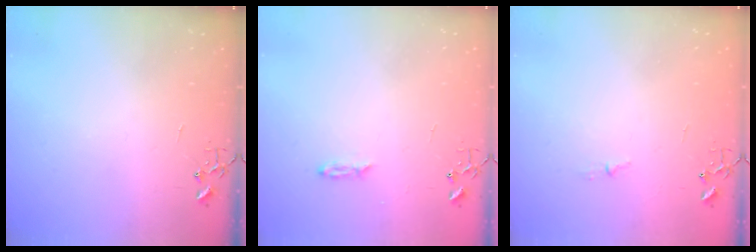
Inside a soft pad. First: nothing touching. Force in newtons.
{"total": 2.2, "press": 2.2, "slide": 0.4}
{"total": 3.1, "press": 3.1, "slide": 0.4}